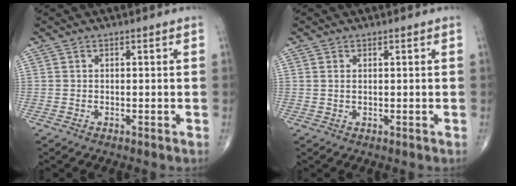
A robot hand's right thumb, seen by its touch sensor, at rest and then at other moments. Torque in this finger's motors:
{"motor_torque": [0.12, -0.08, 0.31, 0.01, -0.01]}